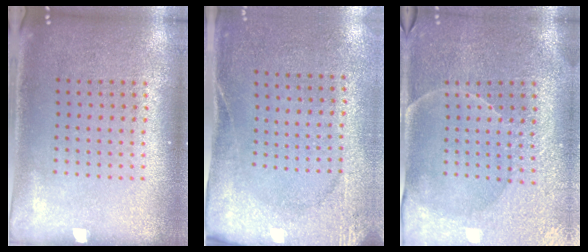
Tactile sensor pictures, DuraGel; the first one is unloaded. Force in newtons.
{"total": 2.6, "press": 2.0, "slide": 1.6}
{"total": 3.9, "press": 3.6, "slide": 1.4}